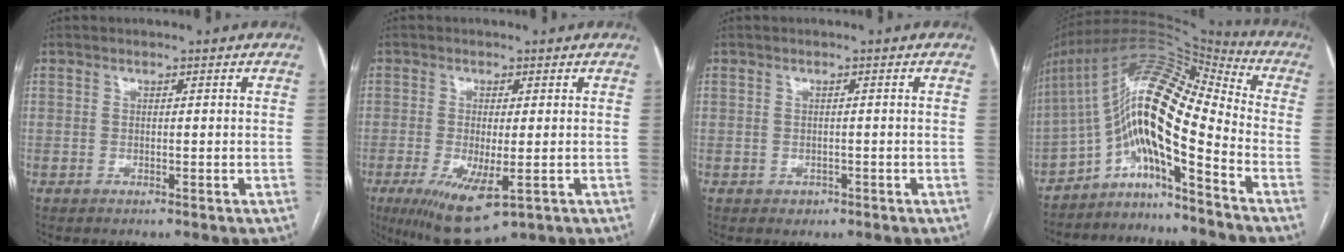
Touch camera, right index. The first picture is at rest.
{"total": 9.2, "force": [-3.6, 2.7, 8.0], "torque": [-0.141, -0.025, -0.047]}
{"total": 1.1, "force": [-0.5, 1.0, 0.2], "torque": [-0.003, 0.003, -0.004]}
{"total": 17.2, "force": [-6.7, 3.6, 15.4], "torque": [-0.279, 0.043, -0.112]}